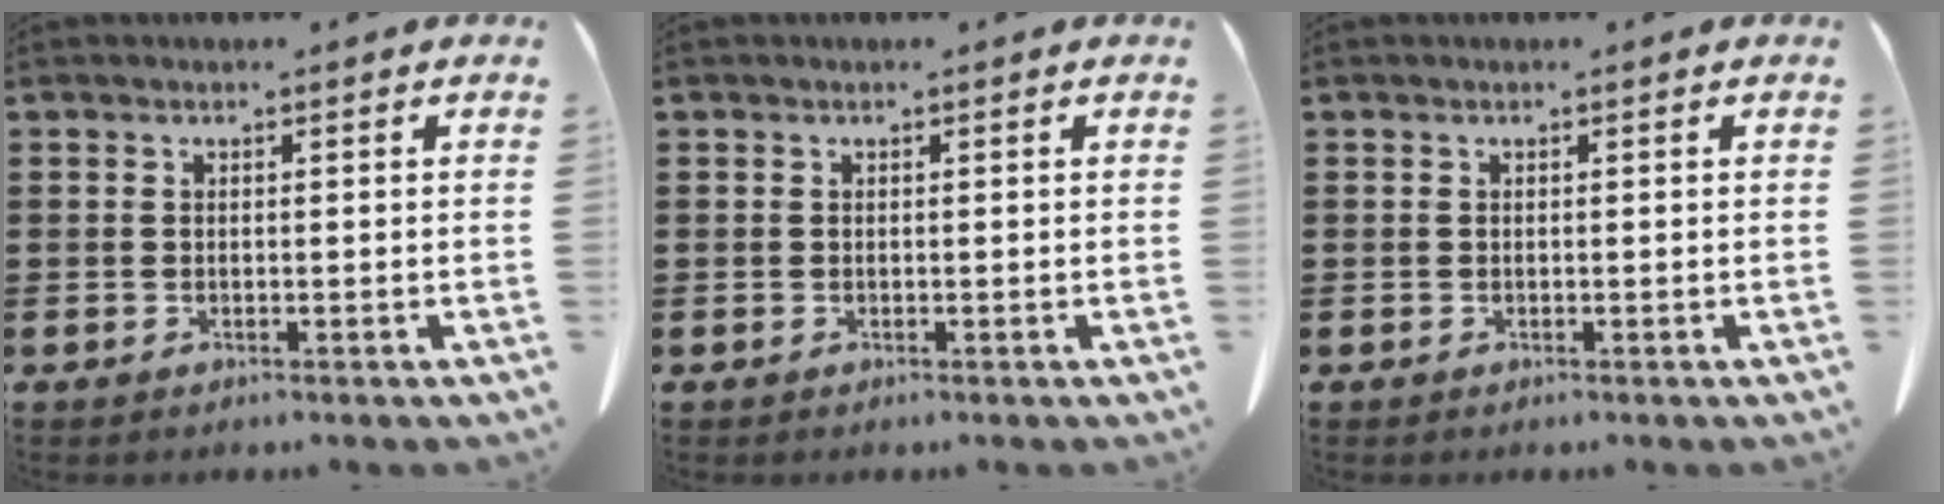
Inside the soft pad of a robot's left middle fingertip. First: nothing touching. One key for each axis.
{"total": 0.0}
{"total": 0.0}